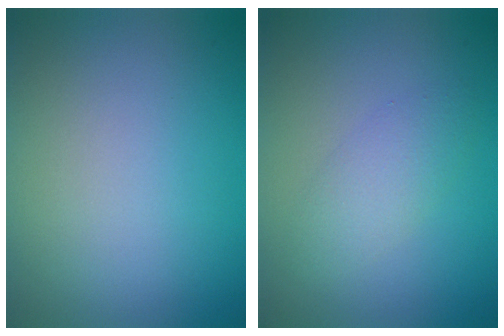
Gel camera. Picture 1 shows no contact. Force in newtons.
{"total": 2.5, "press": 2.5, "slide": 0.0}